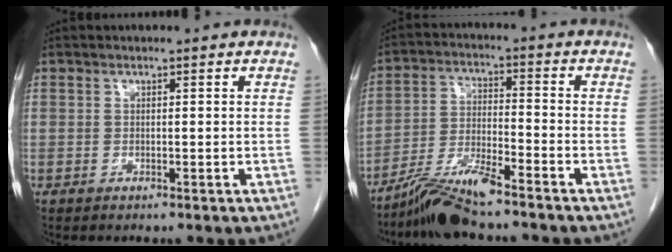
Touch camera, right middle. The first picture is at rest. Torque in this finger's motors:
{"motor_torque": [0.74, -1.11, 0.08, 0.03]}